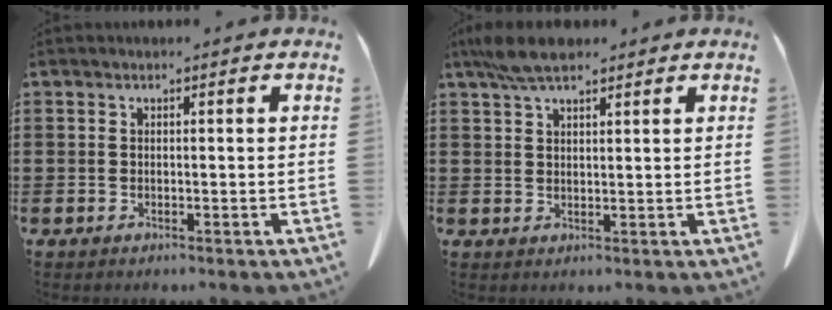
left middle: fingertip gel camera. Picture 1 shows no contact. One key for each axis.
{"total": 5.2, "fx": 4.1, "fy": 1.7, "fz": 2.8, "tx": -0.067, "ty": -0.004, "tz": 0.077}